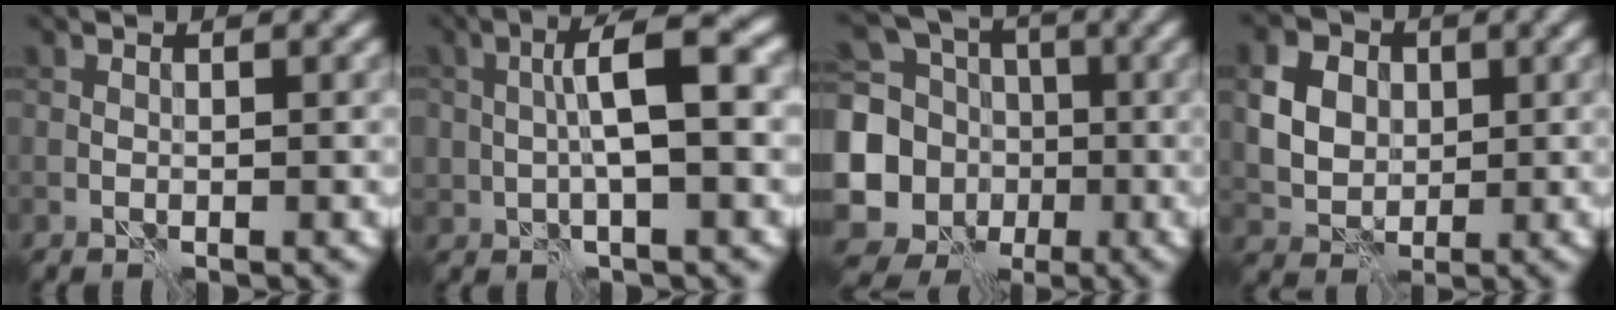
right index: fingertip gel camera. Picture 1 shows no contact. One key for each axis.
{"total": 5.5, "fx": 0.2, "fy": 1.6, "fz": 5.2, "tx": -0.095, "ty": 0.014, "tz": -0.002}
{"total": 11.4, "fx": -1.7, "fy": 10.1, "fz": 4.9, "tx": -0.115, "ty": -0.019, "tz": -0.039}
{"total": 7.9, "fx": 2.1, "fy": 6.4, "fz": 4.0, "tx": -0.079, "ty": 0.027, "tz": 0.031}